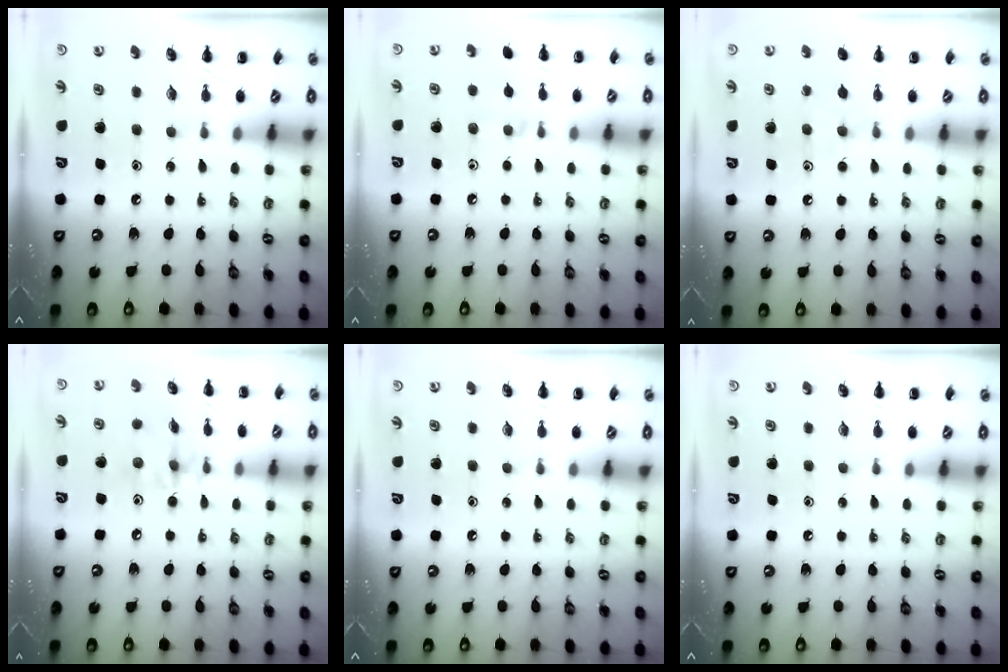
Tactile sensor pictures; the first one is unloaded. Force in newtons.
{"total": 5.3, "press": 5.0, "slide": 1.7}
{"total": 7.0, "press": 6.8, "slide": 1.8}
{"total": 6.6, "press": 6.6, "slide": 0.5}
{"total": 0.0}
{"total": 0.0}